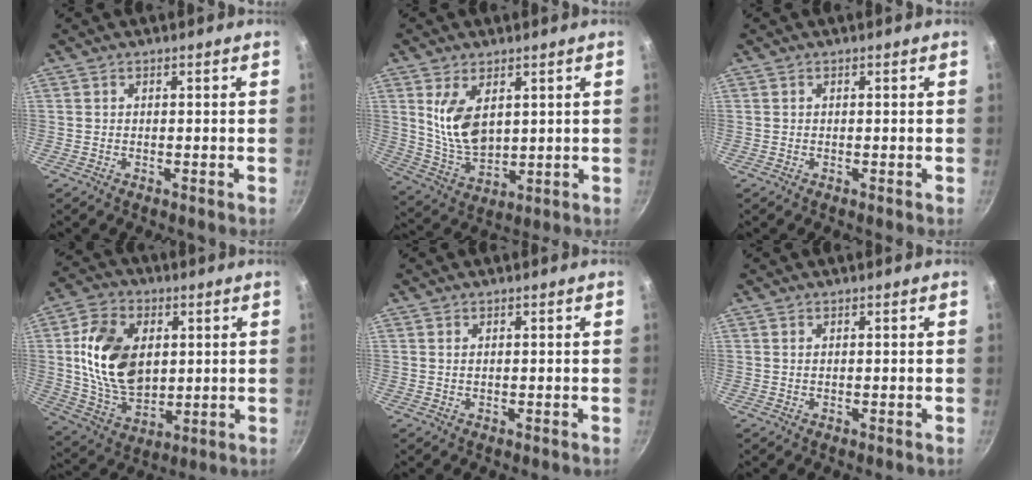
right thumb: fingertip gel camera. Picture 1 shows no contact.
{"total": 10.7, "force": [3.2, 6.1, 8.3], "torque": [-0.142, -0.032, 0.076]}
{"total": 0.0}
{"total": 17.6, "force": [2.7, 11.8, 12.8], "torque": [-0.213, -0.008, 0.057]}
{"total": 0.8, "force": [0.3, 0.4, 0.6], "torque": [-0.011, 0.000, 0.005]}
{"total": 0.5, "force": [0.2, 0.2, 0.4], "torque": [-0.008, 0.000, 0.004]}